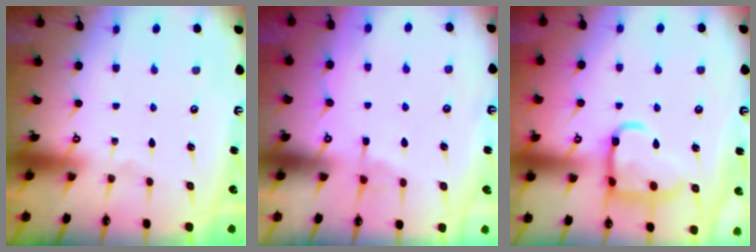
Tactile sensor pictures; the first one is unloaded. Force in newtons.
{"total": 3.6, "press": 3.6, "slide": 0.5}
{"total": 15.5, "press": 15.4, "slide": 1.3}